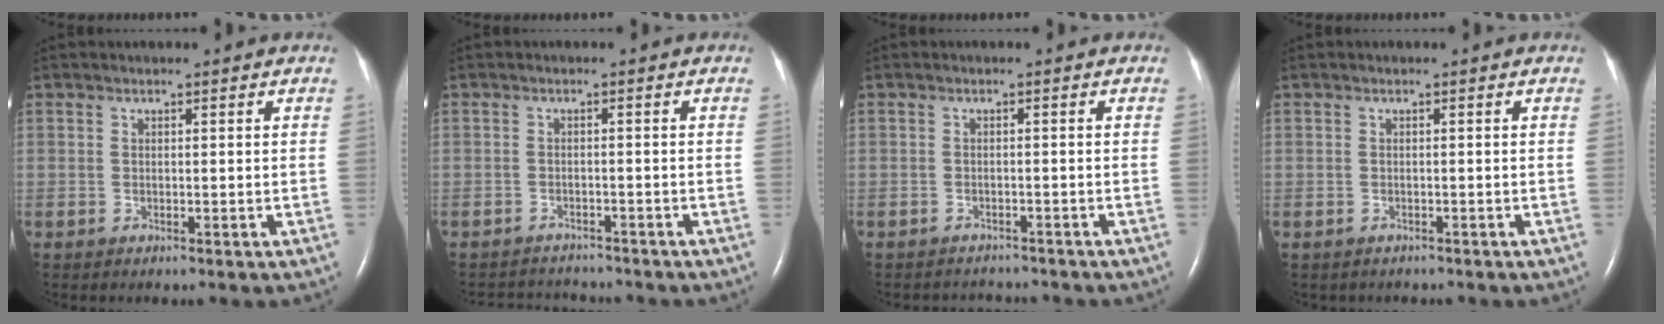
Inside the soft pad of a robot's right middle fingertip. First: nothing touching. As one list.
[{"total": 5.6, "force": [-5.5, 0.9, 0.2], "torque": [-0.007, 0.002, -0.077]}, {"total": 3.5, "force": [-3.4, 0.7, -0.4], "torque": [0.005, -0.005, -0.048]}, {"total": 1.1, "force": [-0.9, 0.6, 0.1], "torque": [-0.010, 0.000, -0.011]}]